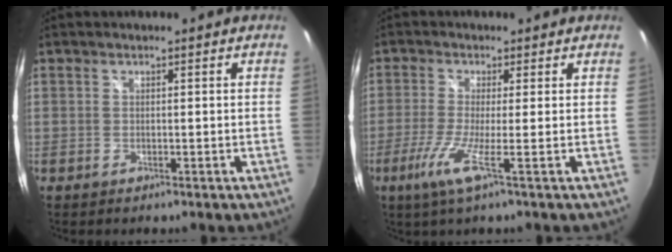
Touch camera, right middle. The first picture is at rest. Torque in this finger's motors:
{"motor_torque": [1.12, -1.02, 0.43, 0.14]}